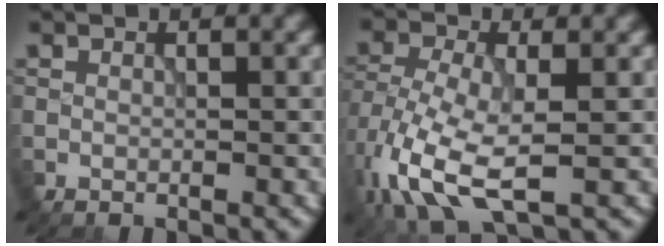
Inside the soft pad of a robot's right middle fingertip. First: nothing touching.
{"total": 7.8, "force": [-2.8, 3.9, 6.2], "torque": [-0.138, -0.008, -0.058]}